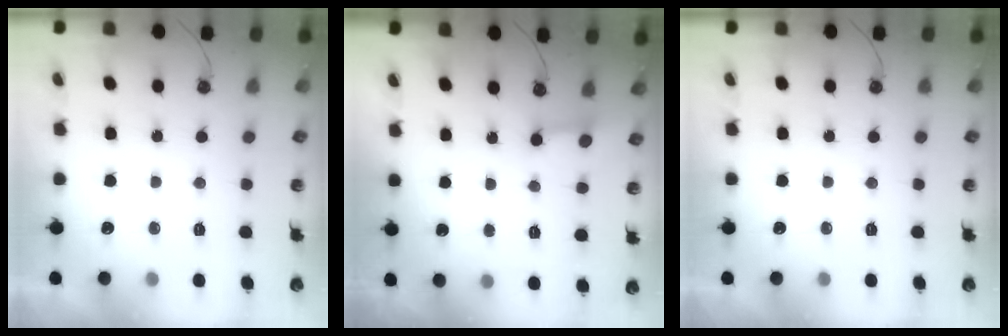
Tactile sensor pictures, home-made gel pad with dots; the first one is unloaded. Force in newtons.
{"total": 2.6, "press": 2.5, "slide": 0.3}
{"total": 0.0}